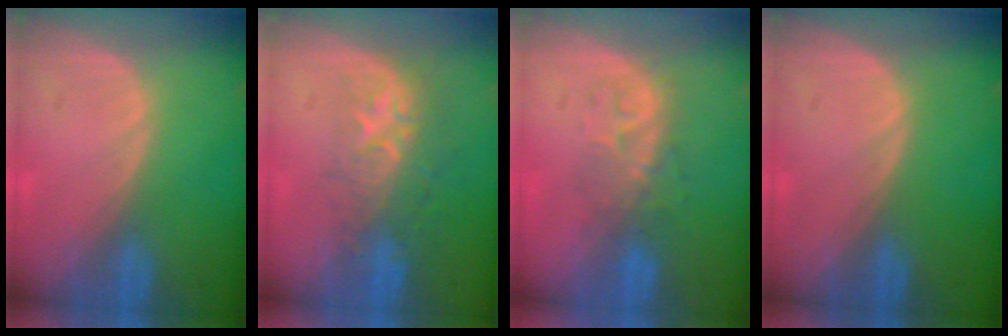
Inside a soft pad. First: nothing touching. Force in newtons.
{"total": 8.9, "press": 7.2, "slide": 5.2}
{"total": 4.6, "press": 4.5, "slide": 1.1}
{"total": 0.0}